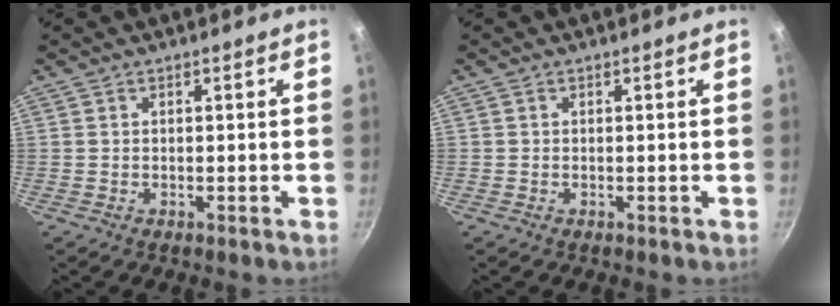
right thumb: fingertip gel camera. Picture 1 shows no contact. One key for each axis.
{"total": 0.0}